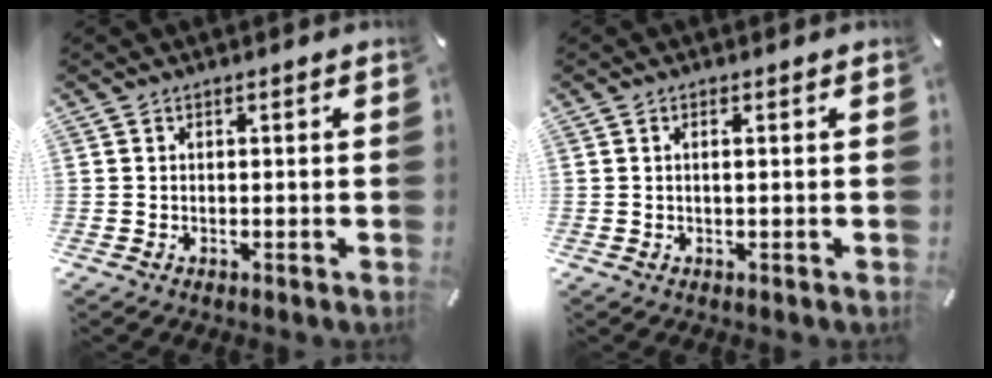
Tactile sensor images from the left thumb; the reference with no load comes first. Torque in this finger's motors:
{"motor_torque": [-0.29, -0.12, 0.05, 0.15, -0.01]}